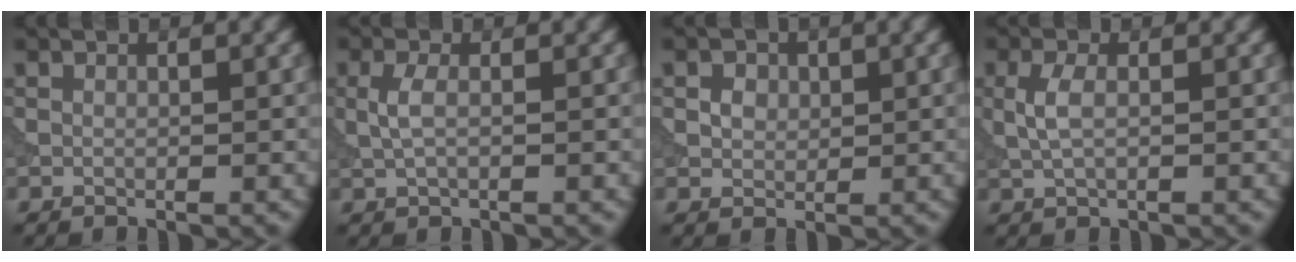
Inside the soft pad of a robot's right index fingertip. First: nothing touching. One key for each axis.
{"total": 1.9, "fx": 0.2, "fy": 0.8, "fz": 1.7, "tx": -0.041, "ty": 0.003, "tz": 0.002}
{"total": 1.9, "fx": 0.6, "fy": 1.5, "fz": 0.9, "tx": -0.015, "ty": -0.004, "tz": 0.015}
{"total": 2.3, "fx": 0.2, "fy": 1.1, "fz": 2.0, "tx": -0.051, "ty": 0.002, "tz": 0.004}